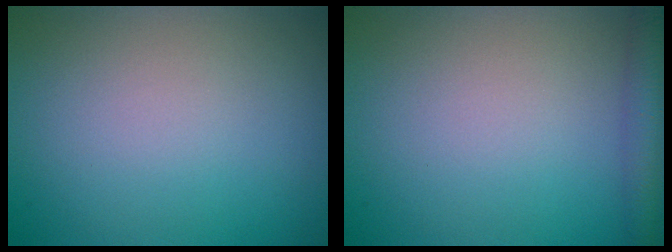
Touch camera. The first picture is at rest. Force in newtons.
{"total": 2.6, "press": 2.6, "slide": 0.1}